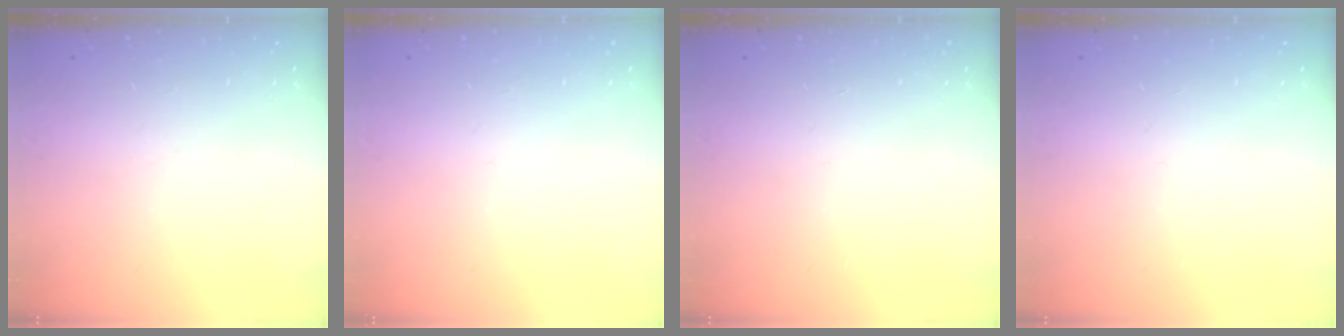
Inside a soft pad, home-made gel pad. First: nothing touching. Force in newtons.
{"total": 0.0}
{"total": 0.0}
{"total": 0.0}